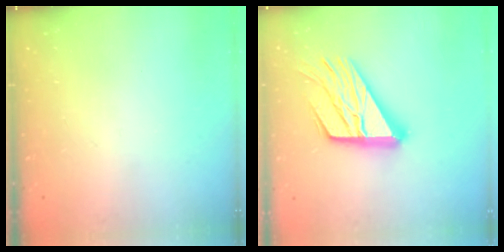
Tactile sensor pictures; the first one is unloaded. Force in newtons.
{"total": 20.1, "press": 20.0, "slide": 2.1}